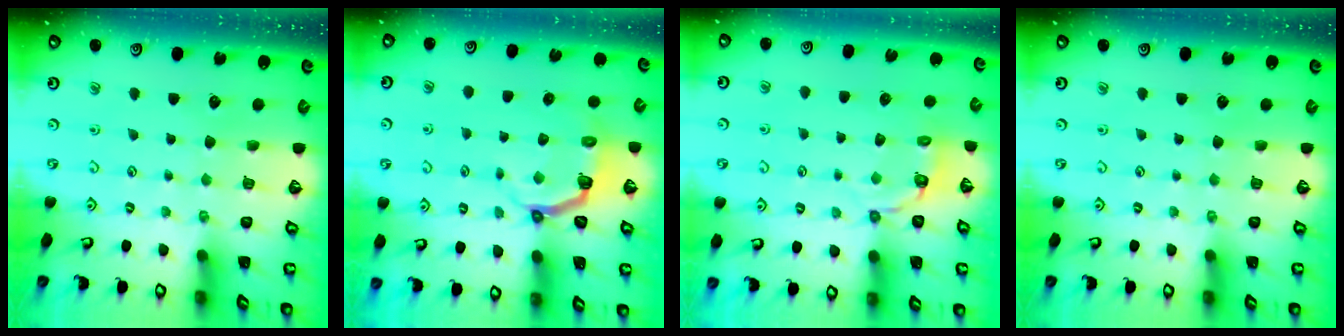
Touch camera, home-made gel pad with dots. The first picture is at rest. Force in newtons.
{"total": 4.5, "press": 3.0, "slide": 3.4}
{"total": 4.2, "press": 2.9, "slide": 3.0}
{"total": 0.0}